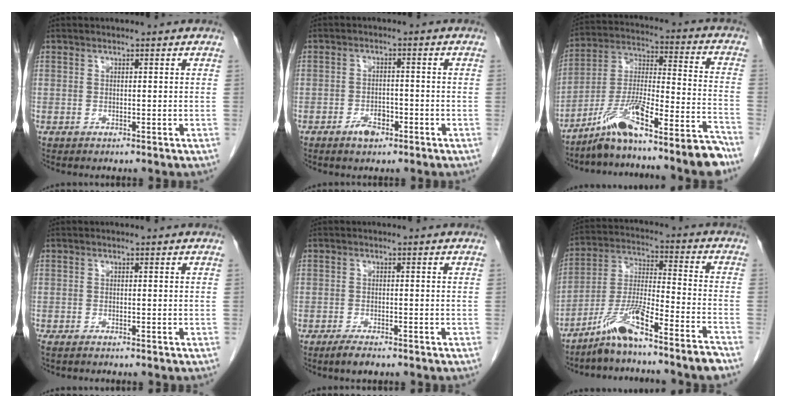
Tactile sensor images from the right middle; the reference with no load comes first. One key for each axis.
{"total": 3.0, "fx": -1.9, "fy": 1.6, "fz": 1.8, "tx": -0.030, "ty": 0.004, "tz": -0.028}
{"total": 16.3, "fx": -13.3, "fy": -0.6, "fz": 9.3, "tx": -0.156, "ty": 0.020, "tz": -0.226}
{"total": 1.6, "fx": -1.4, "fy": 0.4, "fz": 0.6, "tx": -0.013, "ty": -0.005, "tz": -0.021}
{"total": 2.4, "fx": -1.9, "fy": 0.5, "fz": 1.4, "tx": -0.033, "ty": -0.005, "tz": -0.031}
{"total": 11.1, "fx": -8.5, "fy": -0.9, "fz": 7.1, "tx": -0.140, "ty": -0.005, "tz": -0.156}